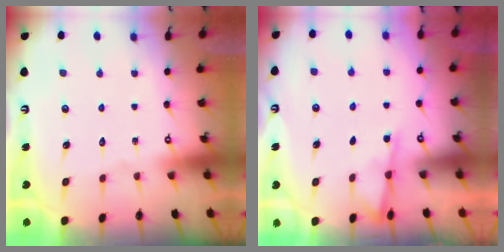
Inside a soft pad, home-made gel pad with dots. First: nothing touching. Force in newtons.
{"total": 3.7, "press": 3.7, "slide": 0.6}